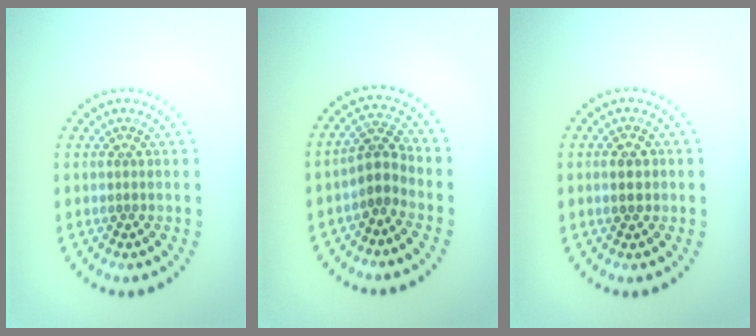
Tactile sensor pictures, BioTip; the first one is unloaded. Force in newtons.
{"total": 2.7, "press": 2.2, "slide": 1.6}
{"total": 2.4, "press": 2.4, "slide": 0.1}